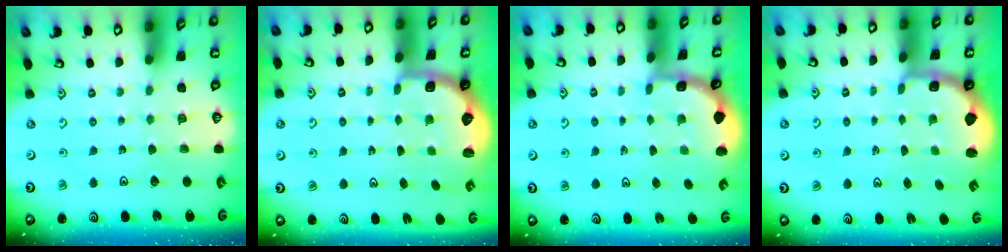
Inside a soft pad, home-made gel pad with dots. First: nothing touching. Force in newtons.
{"total": 2.6, "press": 2.0, "slide": 1.7}
{"total": 1.3, "press": 1.3, "slide": 0.1}
{"total": 2.2, "press": 1.5, "slide": 1.6}